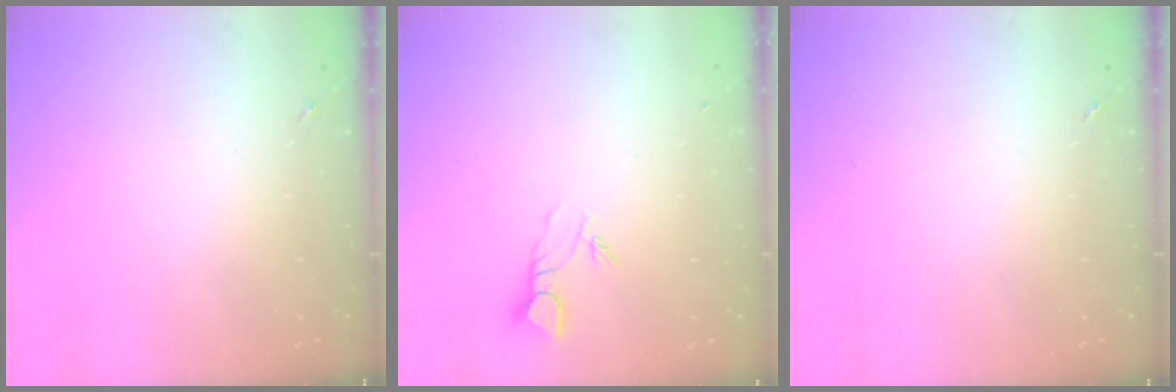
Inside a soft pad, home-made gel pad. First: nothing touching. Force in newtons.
{"total": 3.4, "press": 3.4, "slide": 0.2}
{"total": 0.0}